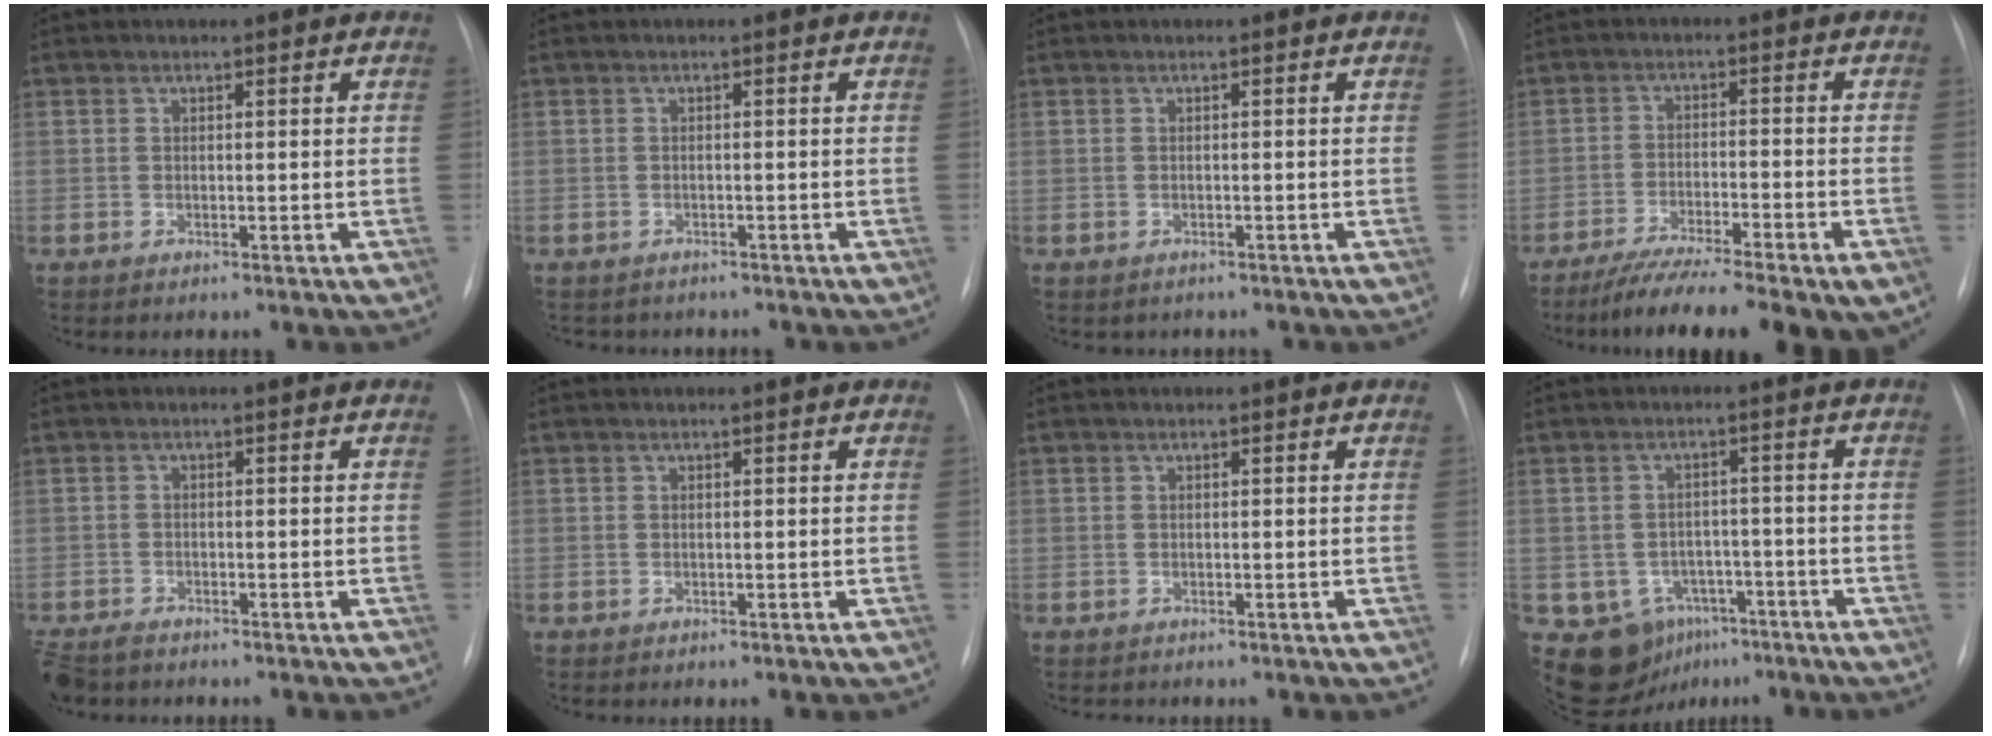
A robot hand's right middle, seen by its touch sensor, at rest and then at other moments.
{"total": 3.3, "force": [-2.9, 1.4, 0.2], "torque": [-0.005, 0.001, -0.037]}
{"total": 1.3, "force": [-1.1, 0.7, 0.0], "torque": [-0.006, 0.001, -0.013]}
{"total": 14.6, "force": [-10.7, 2.1, 9.7], "torque": [-0.137, -0.021, -0.166]}
{"total": 4.9, "force": [-4.1, 2.1, 1.7], "torque": [-0.031, -0.009, -0.071]}
{"total": 0.0}
{"total": 0.5, "force": [-0.4, 0.4, -0.1], "torque": [-0.001, 0.004, -0.008]}
{"total": 9.2, "force": [-5.2, 7.3, 2.2], "torque": [-0.034, 0.023, -0.065]}